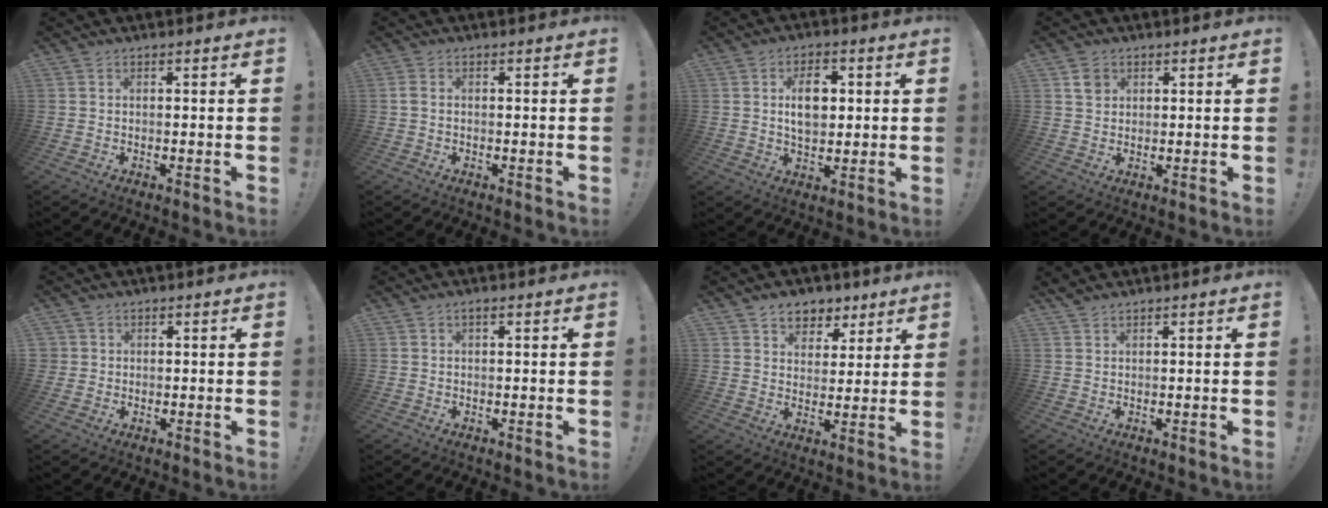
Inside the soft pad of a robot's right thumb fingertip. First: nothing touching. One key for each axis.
{"total": 1.3, "fx": 0.0, "fy": 0.8, "fz": 1.0, "tx": -0.024, "ty": 0.007, "tz": 0.002}
{"total": 9.3, "fx": 1.5, "fy": 6.3, "fz": 6.6, "tx": -0.104, "ty": 0.007, "tz": 0.023}
{"total": 3.3, "fx": 1.6, "fy": 2.6, "fz": 1.2, "tx": -0.006, "ty": -0.006, "tz": 0.029}
{"total": 1.9, "fx": 0.5, "fy": 1.8, "fz": 0.0, "tx": 0.003, "ty": -0.001, "tz": 0.010}
{"total": 0.7, "fx": 0.2, "fy": 0.3, "fz": 0.6, "tx": -0.015, "ty": 0.002, "tz": 0.002}
{"total": 7.4, "fx": 4.8, "fy": 5.5, "fz": 1.4, "tx": -0.008, "ty": -0.033, "tz": 0.093}
{"total": 1.0, "fx": 1.0, "fy": 0.2, "fz": 0.3, "tx": -0.010, "ty": 0.000, "tz": 0.020}